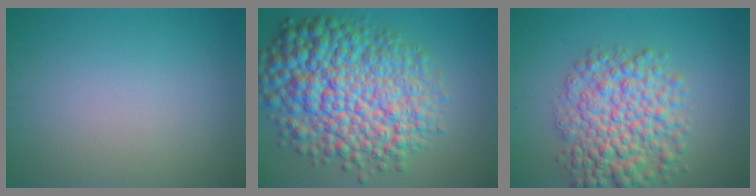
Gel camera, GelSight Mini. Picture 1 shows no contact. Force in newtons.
{"total": 13.0, "press": 13.0, "slide": 0.3}
{"total": 7.4, "press": 7.4, "slide": 0.1}